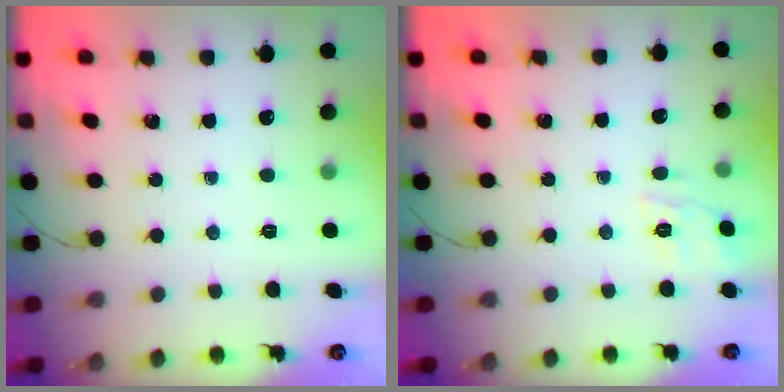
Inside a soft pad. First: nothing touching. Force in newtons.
{"total": 3.7, "press": 3.5, "slide": 1.4}